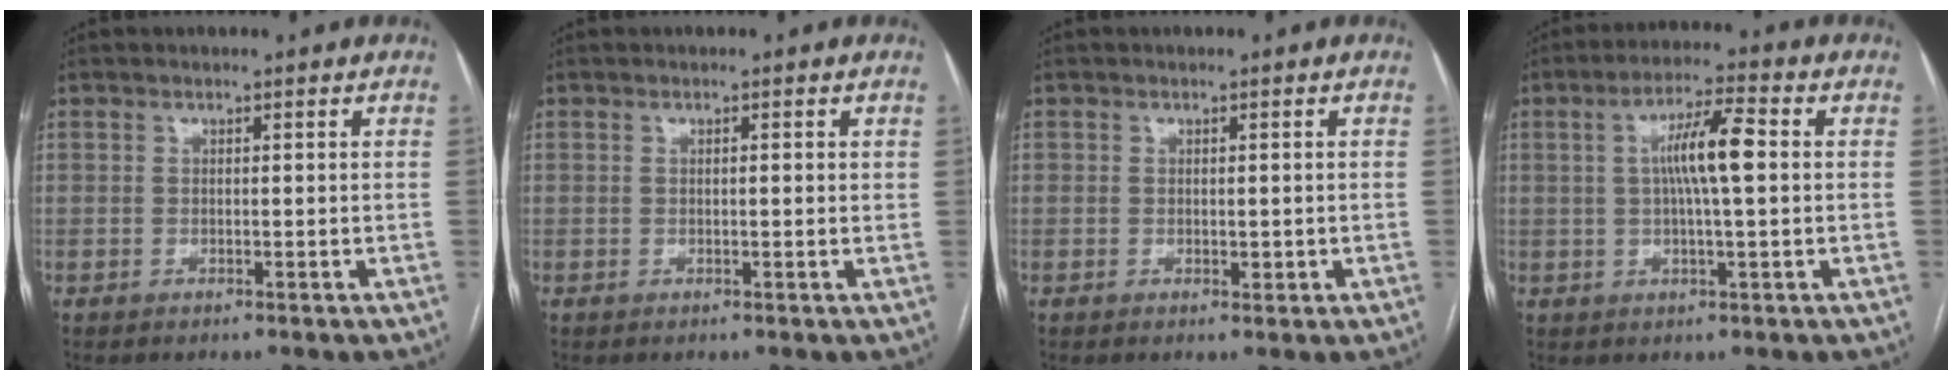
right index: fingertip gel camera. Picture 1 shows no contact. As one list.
[{"total": 1.0, "force": [0.5, 0.3, 0.9], "torque": [-0.016, 0.002, 0.006]}, {"total": 1.4, "force": [-0.1, 1.0, 0.9], "torque": [-0.009, -0.002, 0.001]}, {"total": 7.9, "force": [1.0, 0.9, 7.8], "torque": [-0.142, 0.012, 0.015]}]